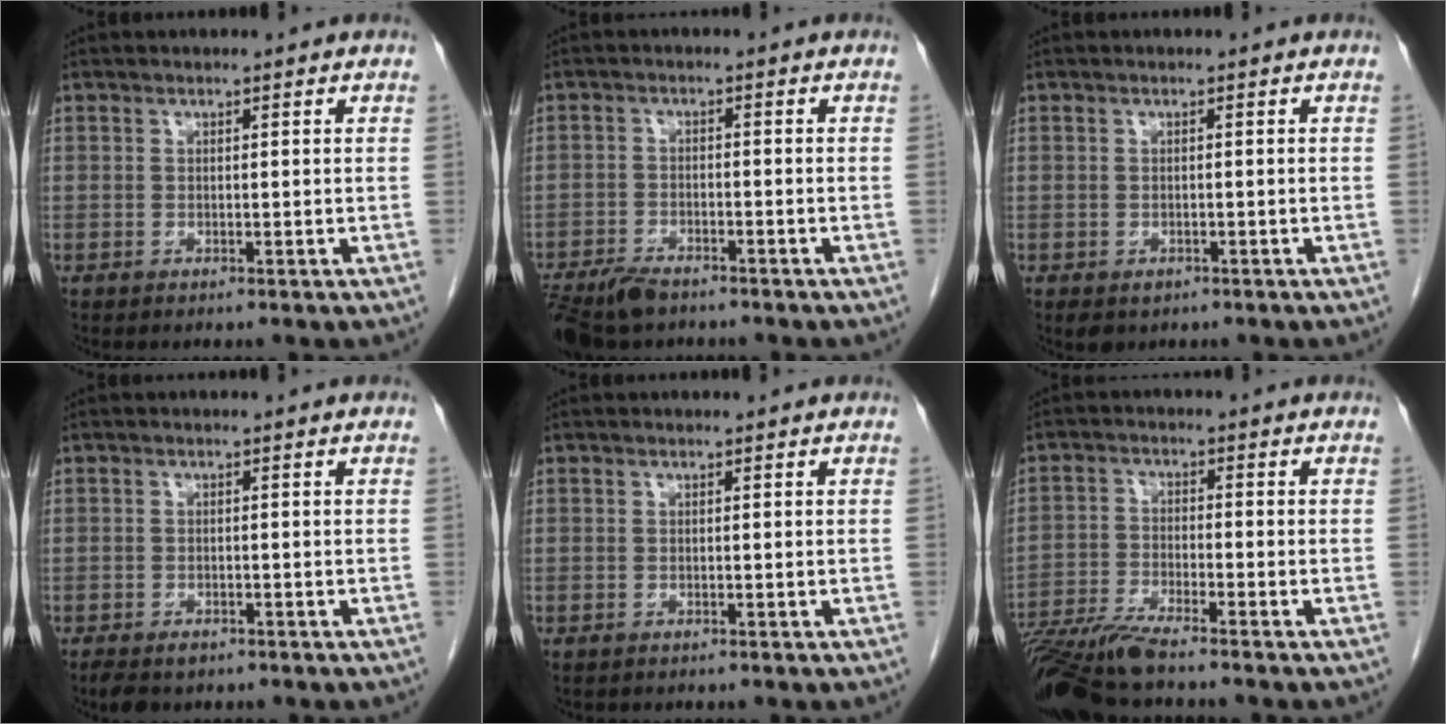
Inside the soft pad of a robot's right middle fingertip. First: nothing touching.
{"total": 7.5, "force": [-6.0, 2.7, 3.5], "torque": [-0.060, -0.012, -0.105]}
{"total": 2.6, "force": [-1.6, 1.7, 1.1], "torque": [-0.016, -0.003, -0.016]}
{"total": 3.6, "force": [-2.6, 1.7, 1.8], "torque": [-0.032, -0.006, -0.037]}
{"total": 0.0}
{"total": 9.6, "force": [-8.5, -0.5, 4.5], "torque": [-0.074, -0.024, -0.151]}